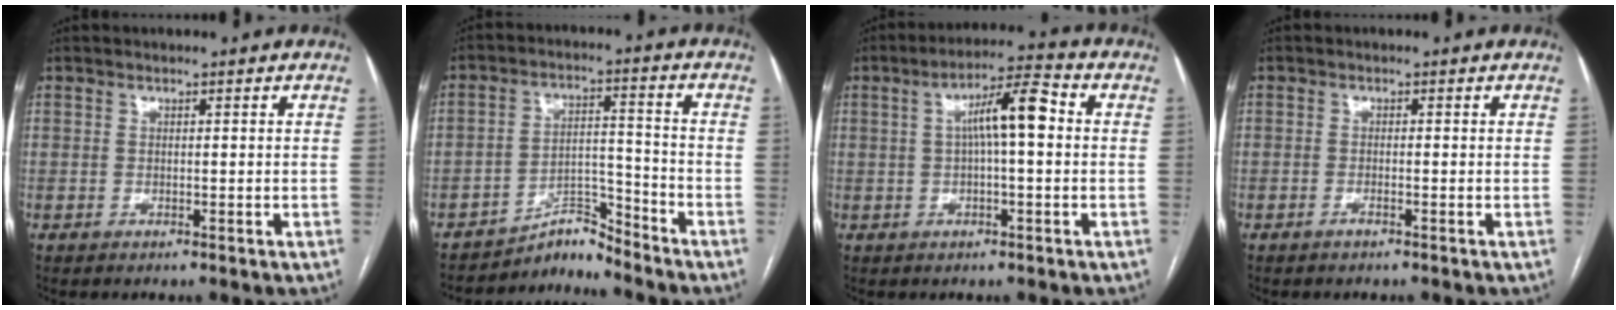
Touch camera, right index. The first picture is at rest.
{"total": 5.3, "force": [-5.3, 0.3, -0.6], "torque": [0.017, 0.028, -0.086]}
{"total": 7.9, "force": [1.0, 1.2, 7.8], "torque": [-0.132, 0.029, 0.013]}
{"total": 0.7, "force": [-0.5, 0.0, 0.5], "torque": [-0.011, 0.000, -0.010]}